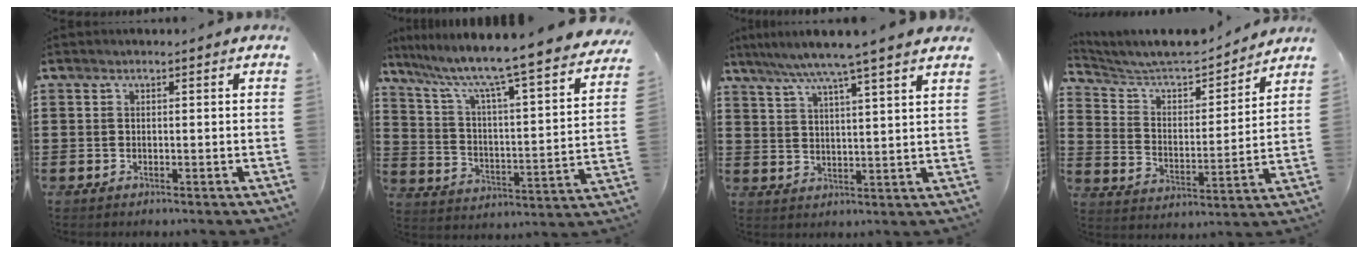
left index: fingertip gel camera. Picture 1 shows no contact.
{"total": 7.8, "force": [6.6, -0.6, 4.1], "torque": [-0.109, -0.066, 0.098]}
{"total": 6.7, "force": [5.4, -0.9, 3.8], "torque": [-0.090, -0.021, 0.091]}
{"total": 6.5, "force": [5.9, 1.5, 2.2], "torque": [-0.073, -0.044, 0.097]}